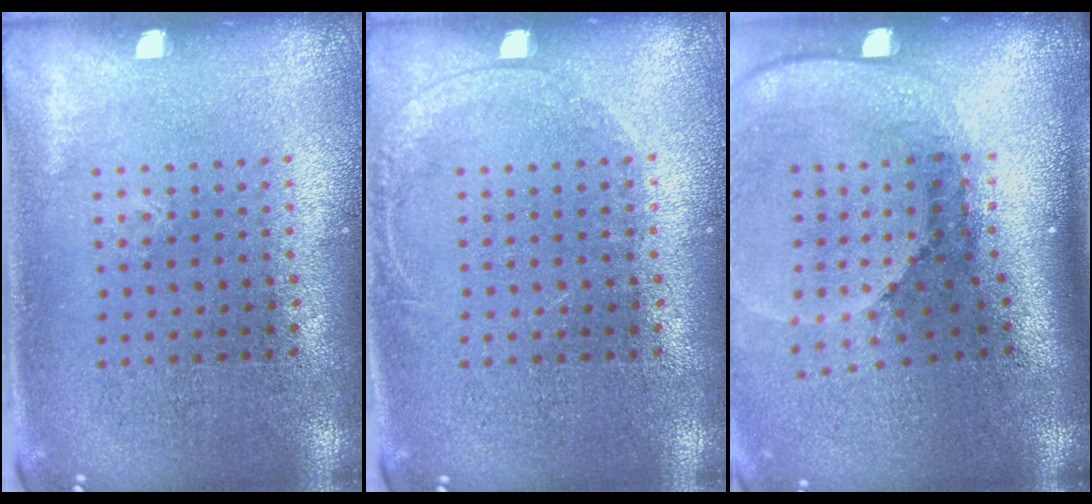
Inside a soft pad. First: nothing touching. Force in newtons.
{"total": 1.0, "press": 1.0, "slide": 0.2}
{"total": 2.5, "press": 1.7, "slide": 1.8}